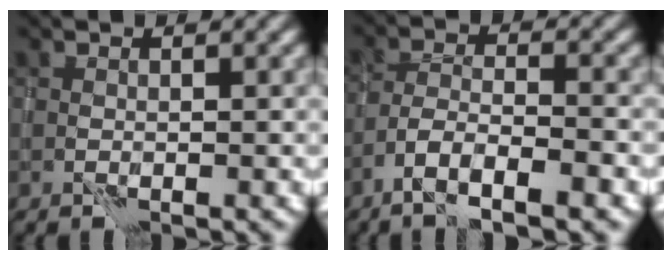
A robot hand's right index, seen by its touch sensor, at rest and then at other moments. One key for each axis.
{"total": 5.5, "fx": -3.7, "fy": 1.1, "fz": 3.9, "tx": -0.072, "ty": 0.005, "tz": -0.067}